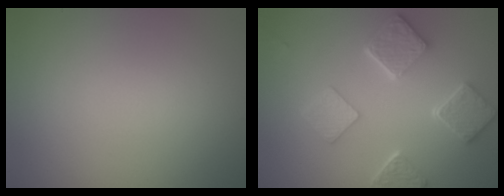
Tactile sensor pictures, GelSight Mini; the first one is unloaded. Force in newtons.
{"total": 5.4, "press": 4.3, "slide": 3.2}